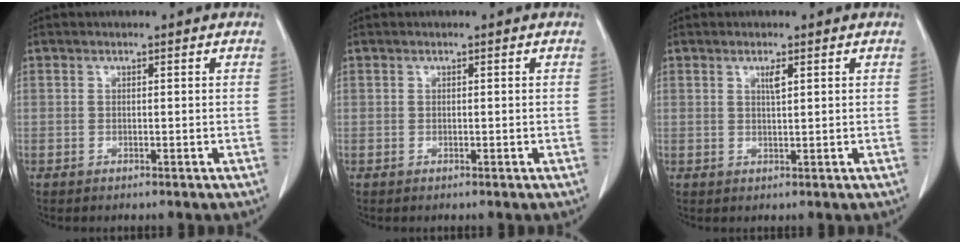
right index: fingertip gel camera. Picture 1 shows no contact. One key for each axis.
{"total": 0.0}
{"total": 1.5, "fx": 0.7, "fy": 0.1, "fz": 1.3, "tx": -0.027, "ty": -0.002, "tz": 0.013}